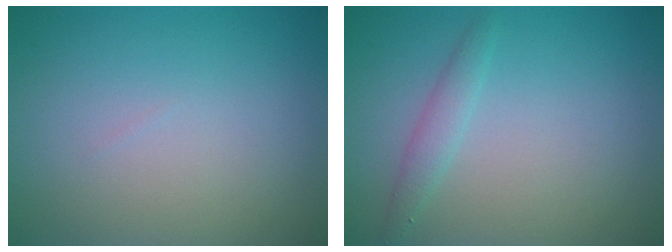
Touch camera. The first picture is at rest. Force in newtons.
{"total": 1.5, "press": 1.5, "slide": 0.1}